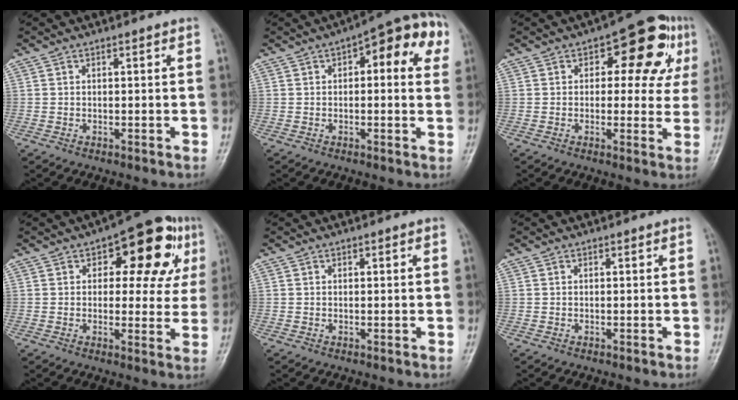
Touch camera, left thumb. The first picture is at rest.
{"total": 12.5, "force": [4.1, 5.1, 10.6], "torque": [-0.098, 0.023, 0.041]}
{"total": 12.7, "force": [4.0, 7.0, 9.7], "torque": [-0.065, 0.016, 0.043]}
{"total": 14.6, "force": [5.2, 7.8, 11.2], "torque": [-0.085, 0.012, 0.059]}
{"total": 0.7, "force": [0.3, 0.3, 0.6], "torque": [-0.004, 0.002, 0.003]}
{"total": 0.0}